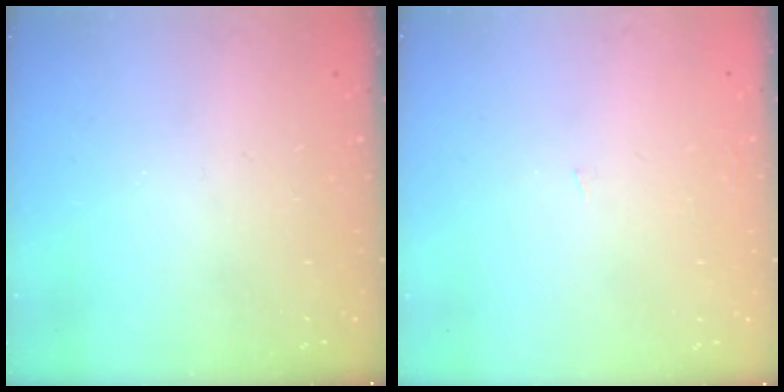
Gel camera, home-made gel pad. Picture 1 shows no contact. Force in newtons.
{"total": 0.9, "press": 0.9, "slide": 0.0}